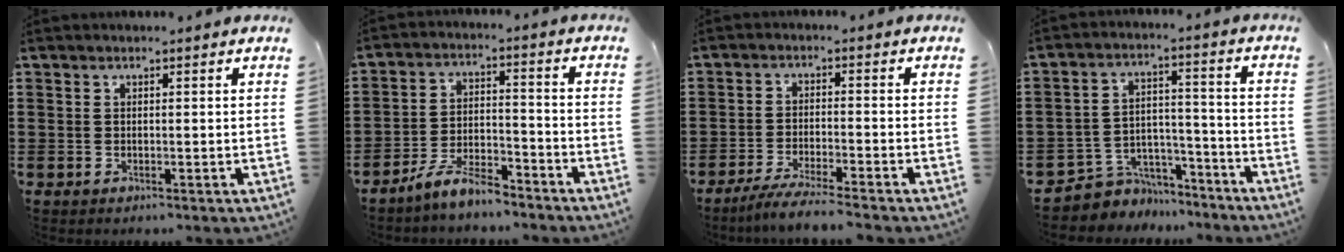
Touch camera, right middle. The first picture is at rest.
{"total": 7.2, "force": [-6.4, 1.6, 2.8], "torque": [-0.060, 0.008, -0.125]}
{"total": 4.3, "force": [-4.0, -0.1, 1.7], "torque": [-0.036, -0.008, -0.078]}
{"total": 5.5, "force": [-4.8, 2.6, 0.1], "torque": [-0.014, 0.014, -0.101]}